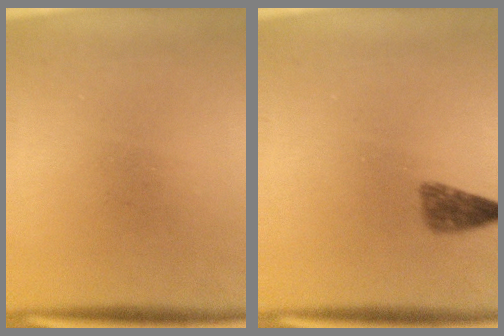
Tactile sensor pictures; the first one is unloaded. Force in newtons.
{"total": 2.4}